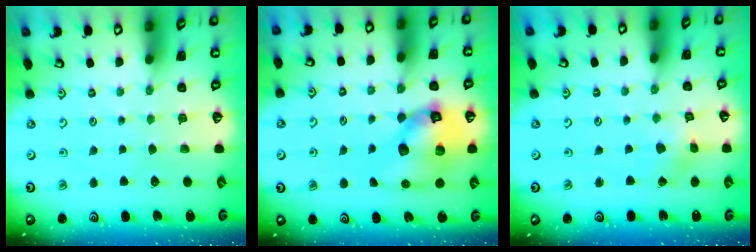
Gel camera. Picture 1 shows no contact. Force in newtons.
{"total": 14.6, "press": 14.4, "slide": 2.2}
{"total": 2.8, "press": 2.7, "slide": 0.4}